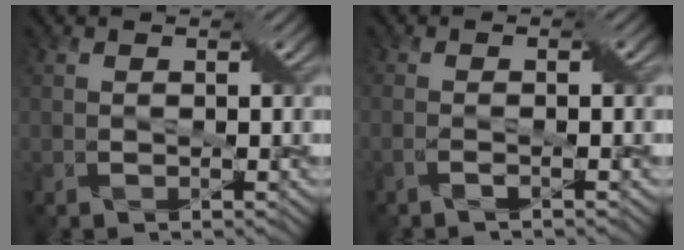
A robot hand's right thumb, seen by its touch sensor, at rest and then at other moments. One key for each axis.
{"total": 2.0, "fx": -0.7, "fy": 0.1, "fz": 1.9, "tx": -0.031, "ty": 0.007, "tz": -0.025}